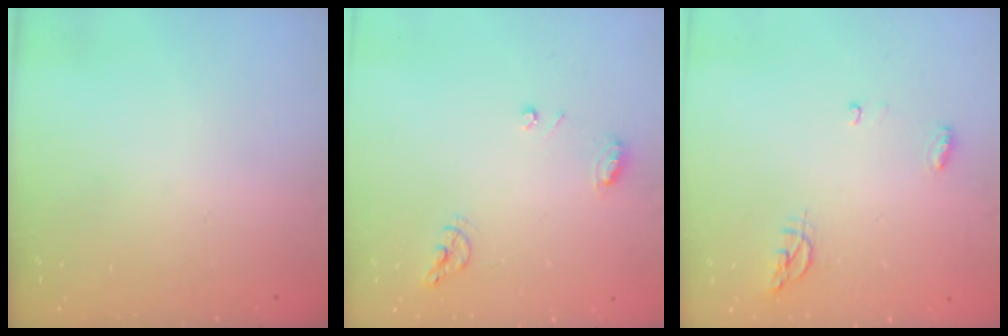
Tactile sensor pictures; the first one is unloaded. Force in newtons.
{"total": 7.5, "press": 7.4, "slide": 0.9}
{"total": 4.9, "press": 4.9, "slide": 0.6}